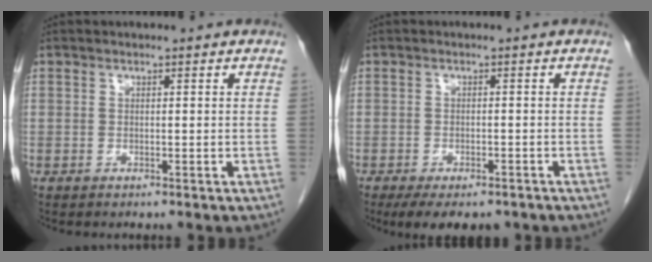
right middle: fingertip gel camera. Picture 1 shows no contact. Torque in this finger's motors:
{"motor_torque": [0.80, -0.88, 0.03, 0.02]}